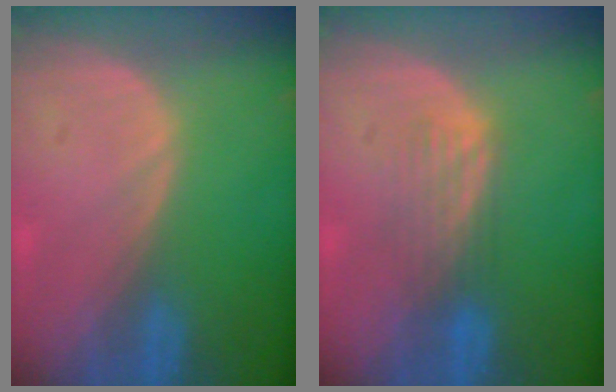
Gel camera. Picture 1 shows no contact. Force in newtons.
{"total": 4.2, "press": 3.6, "slide": 2.2}